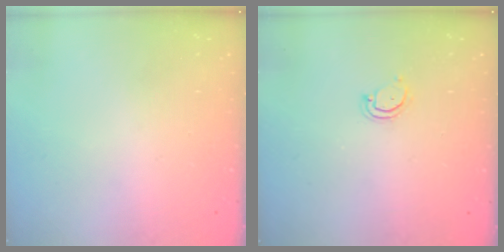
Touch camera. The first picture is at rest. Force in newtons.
{"total": 2.5, "press": 2.5, "slide": 0.1}